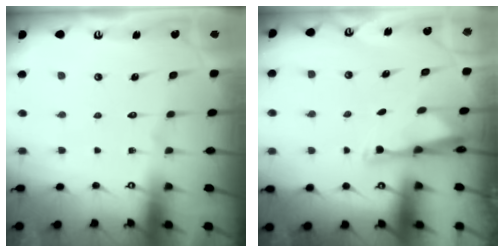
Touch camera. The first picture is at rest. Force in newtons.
{"total": 3.0, "press": 2.9, "slide": 0.5}